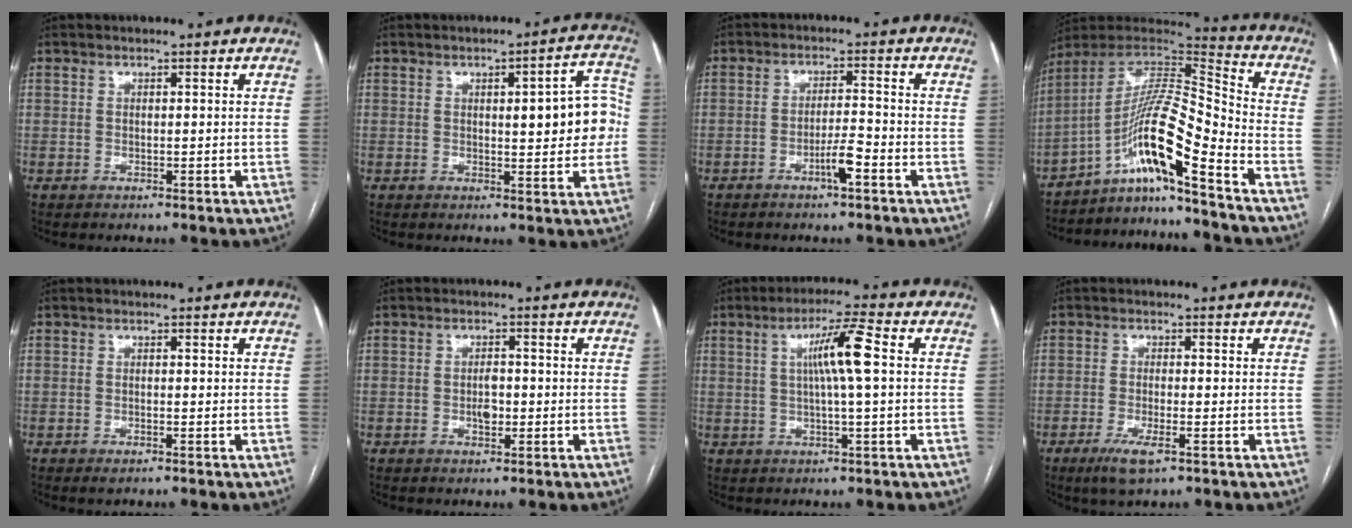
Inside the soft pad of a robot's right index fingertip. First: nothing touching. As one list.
[{"total": 8.9, "force": [0.4, 2.3, 8.6], "torque": [-0.100, 0.023, 0.005]}, {"total": 4.1, "force": [-2.2, 0.2, 3.4], "torque": [-0.059, -0.001, -0.040]}, {"total": 13.8, "force": [-8.6, -0.3, 10.8], "torque": [-0.202, 0.015, -0.155]}, {"total": 0.9, "force": [-0.5, 0.2, 0.7], "torque": [-0.011, -0.004, -0.008]}, {"total": 2.4, "force": [-0.5, 1.2, 2.1], "torque": [-0.034, 0.002, -0.005]}, {"total": 7.5, "force": [1.3, -0.2, 7.4], "torque": [-0.131, 0.010, 0.020]}, {"total": 4.5, "force": [-2.5, 0.6, 3.7], "torque": [-0.075, -0.012, -0.045]}]